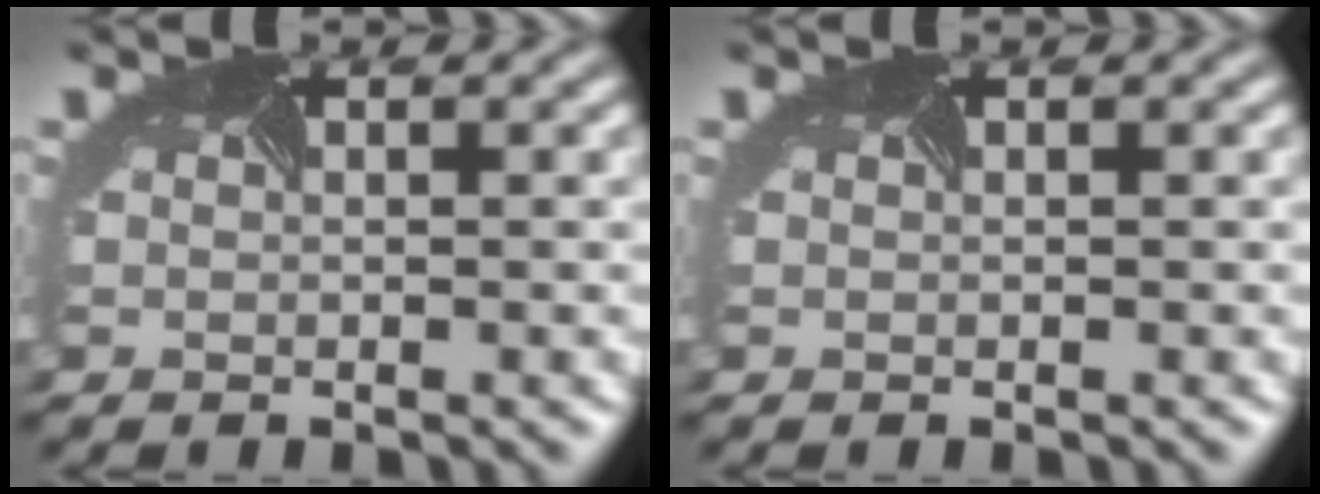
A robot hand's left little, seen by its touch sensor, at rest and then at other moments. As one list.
[{"total": 0.0}]